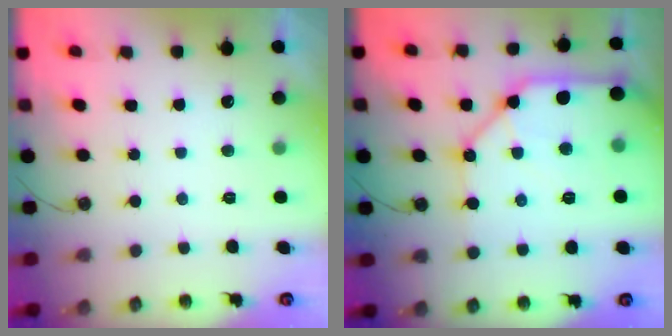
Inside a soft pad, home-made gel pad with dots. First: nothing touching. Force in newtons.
{"total": 16.2, "press": 16.1, "slide": 1.8}